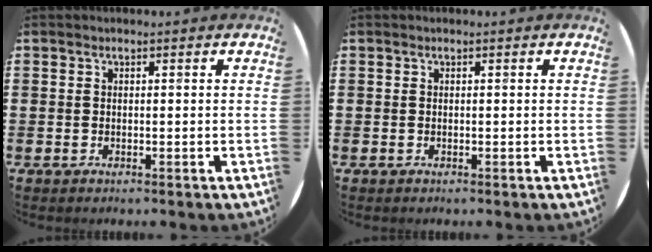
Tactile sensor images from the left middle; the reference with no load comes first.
{"total": 0.0}